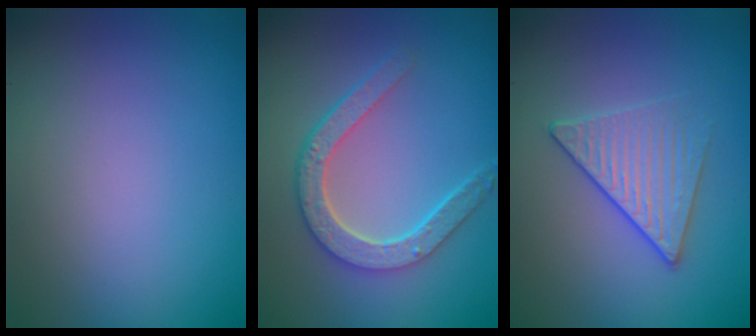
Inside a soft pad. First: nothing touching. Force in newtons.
{"total": 4.5, "press": 3.5, "slide": 2.7}
{"total": 3.4, "press": 3.0, "slide": 1.4}